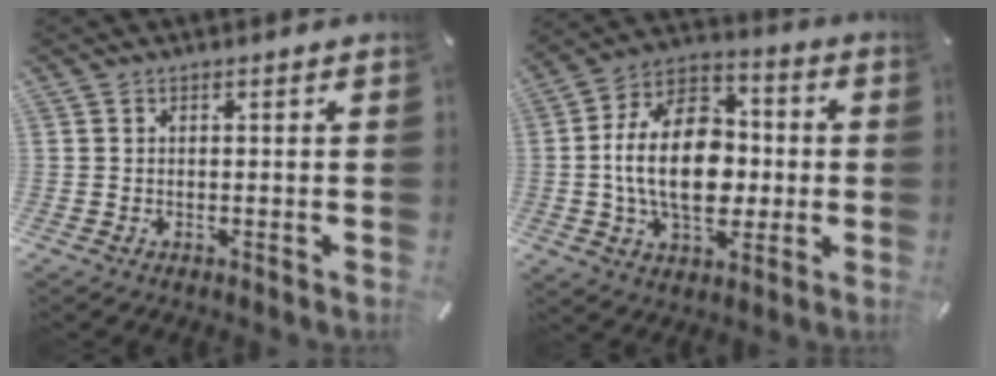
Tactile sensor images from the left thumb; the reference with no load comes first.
{"total": 19.4, "force": [-1.5, 12.9, 14.4], "torque": [-0.292, 0.006, -0.035]}